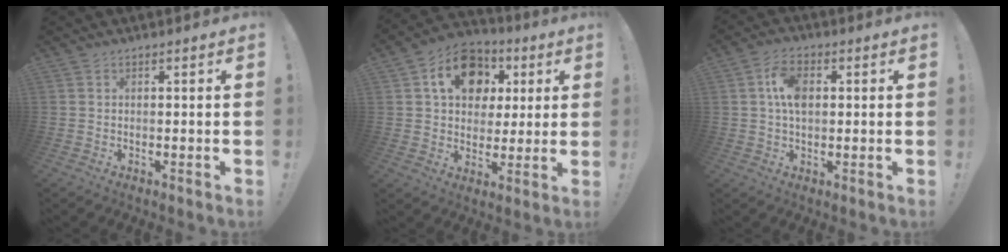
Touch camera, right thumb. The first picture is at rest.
{"total": 16.1, "force": [5.6, 12.3, 8.7], "torque": [-0.123, -0.009, 0.107]}
{"total": 8.1, "force": [1.3, 5.0, 6.2], "torque": [-0.115, 0.005, 0.023]}